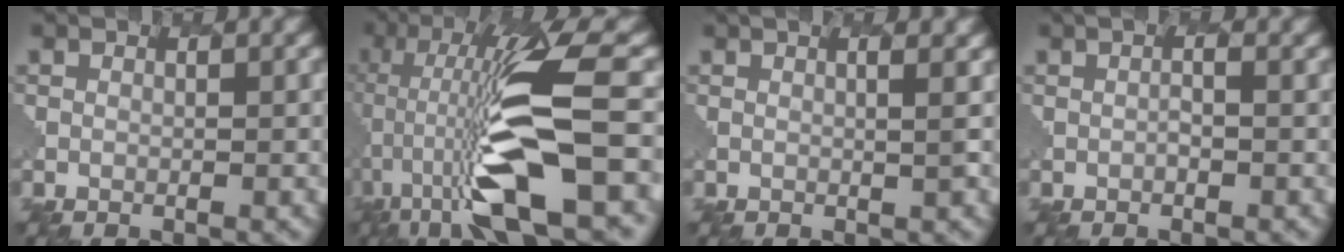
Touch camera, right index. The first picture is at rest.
{"total": 9.5, "force": [-2.0, 2.3, 9.0], "torque": [-0.202, 0.024, -0.060]}
{"total": 1.7, "force": [1.4, 0.4, 0.9], "torque": [-0.005, 0.031, -0.008]}
{"total": 0.0}